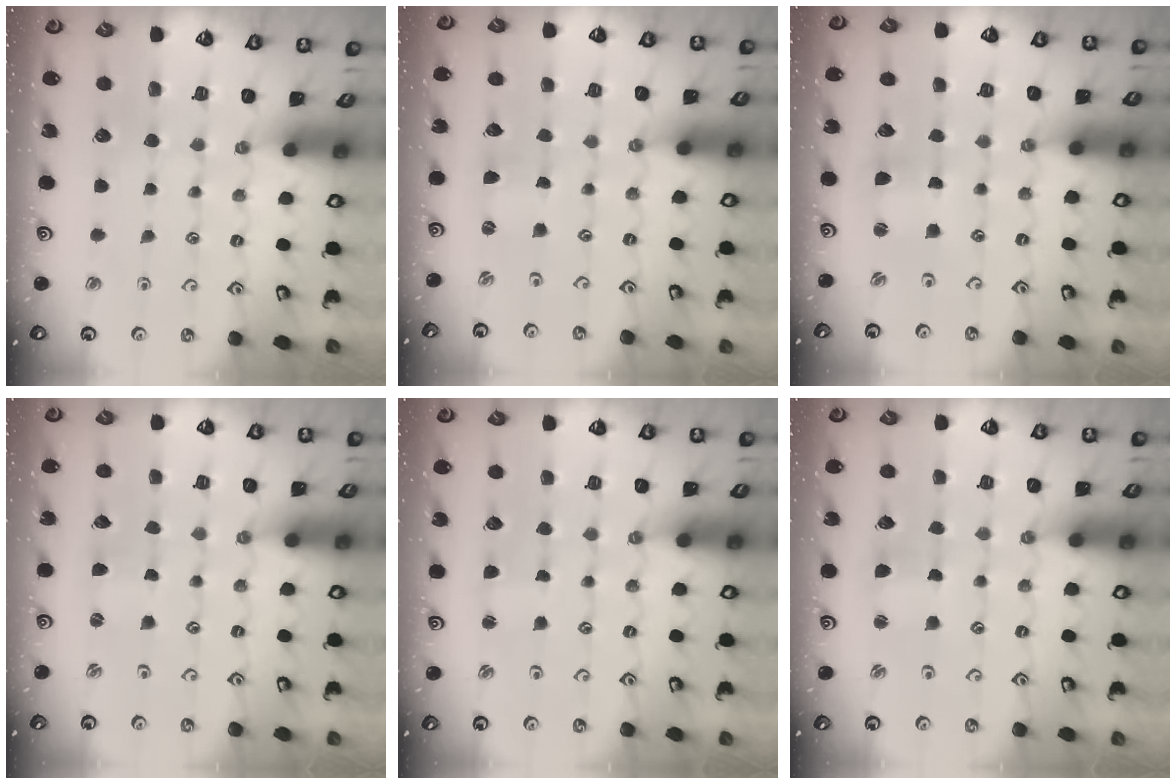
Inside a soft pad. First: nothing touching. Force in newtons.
{"total": 0.0}
{"total": 2.2, "press": 2.2, "slide": 0.3}
{"total": 0.9, "press": 0.9, "slide": 0.2}
{"total": 1.5, "press": 1.5, "slide": 0.2}
{"total": 1.4, "press": 1.4, "slide": 0.2}